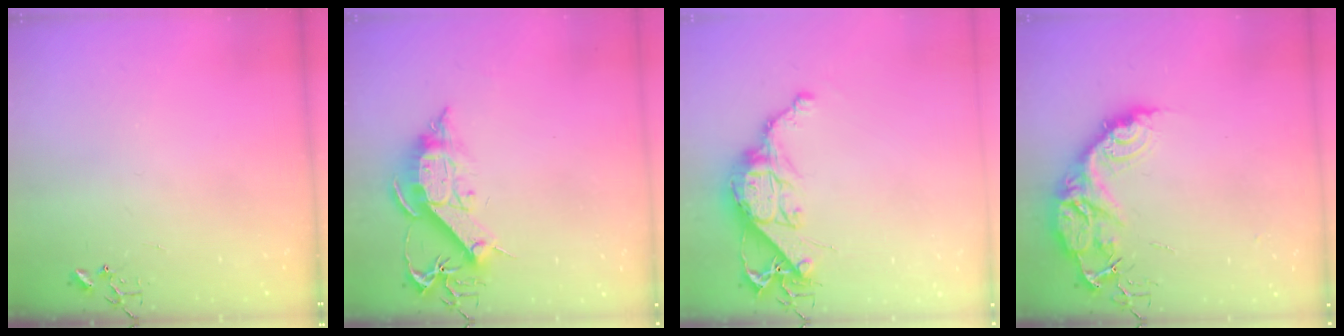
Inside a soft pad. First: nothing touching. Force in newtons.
{"total": 13.2, "press": 13.1, "slide": 1.5}
{"total": 12.8, "press": 12.7, "slide": 1.0}
{"total": 16.1, "press": 16.0, "slide": 1.5}